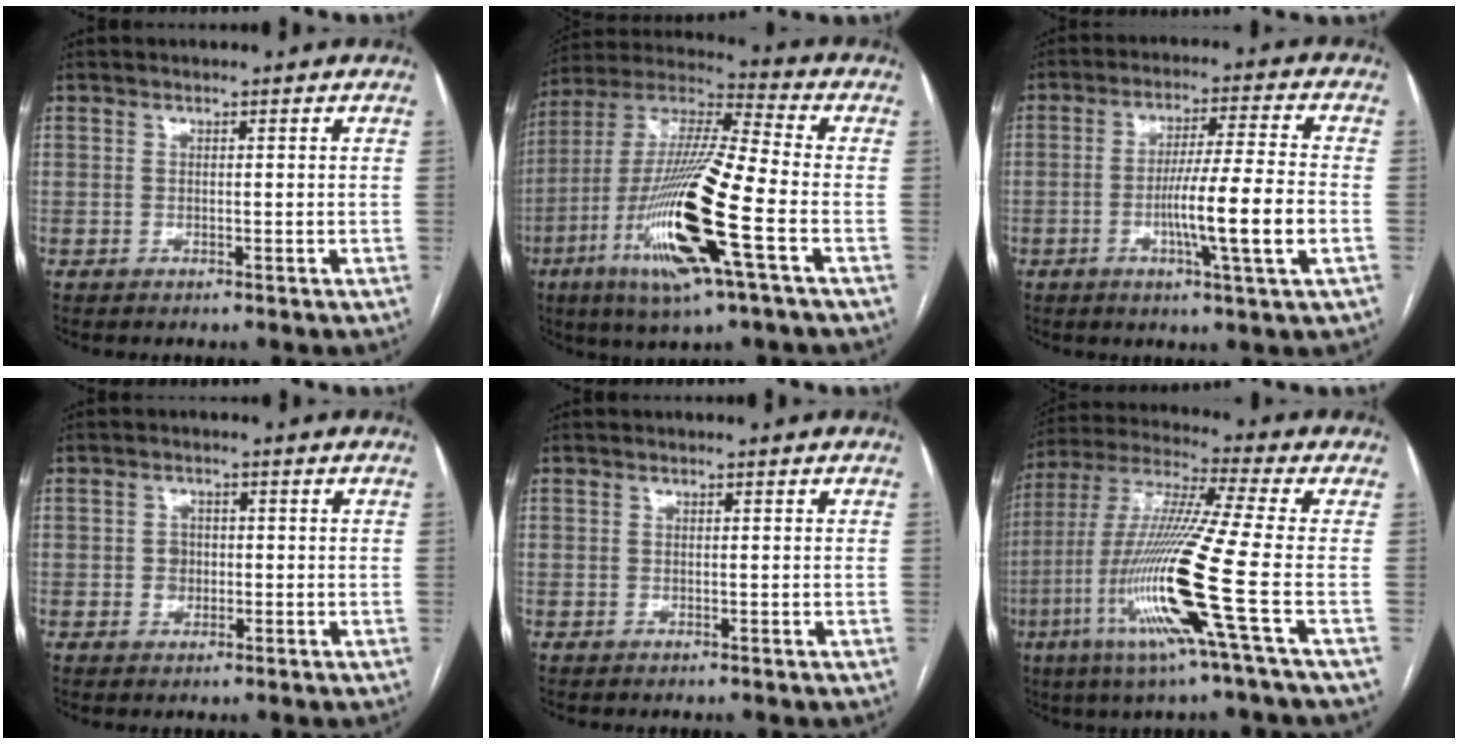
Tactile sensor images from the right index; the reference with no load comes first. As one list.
[{"total": 20.5, "force": [-7.0, 1.4, 19.2], "torque": [-0.409, -0.027, -0.136]}, {"total": 11.3, "force": [-2.8, -0.8, 10.9], "torque": [-0.189, -0.007, -0.052]}, {"total": 2.2, "force": [-0.2, 2.0, 1.0], "torque": [-0.011, 0.004, -0.002]}, {"total": 0.0}, {"total": 17.7, "force": [-5.7, -1.7, 16.7], "torque": [-0.349, -0.023, -0.120]}]